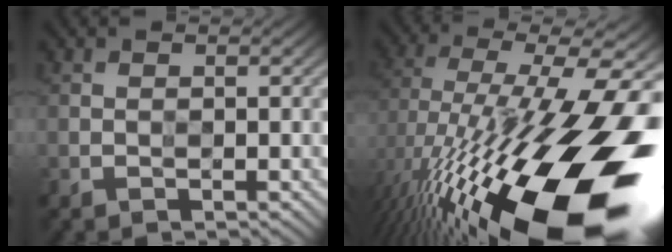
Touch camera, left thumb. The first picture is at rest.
{"total": 21.2, "force": [-7.3, 7.5, 18.5], "torque": [-0.318, -0.020, -0.120]}